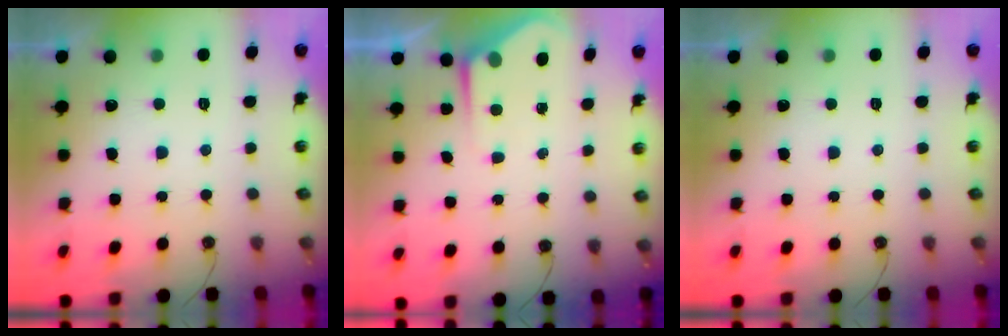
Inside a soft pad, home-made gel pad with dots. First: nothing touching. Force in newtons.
{"total": 3.8, "press": 3.8, "slide": 0.5}
{"total": 0.0}